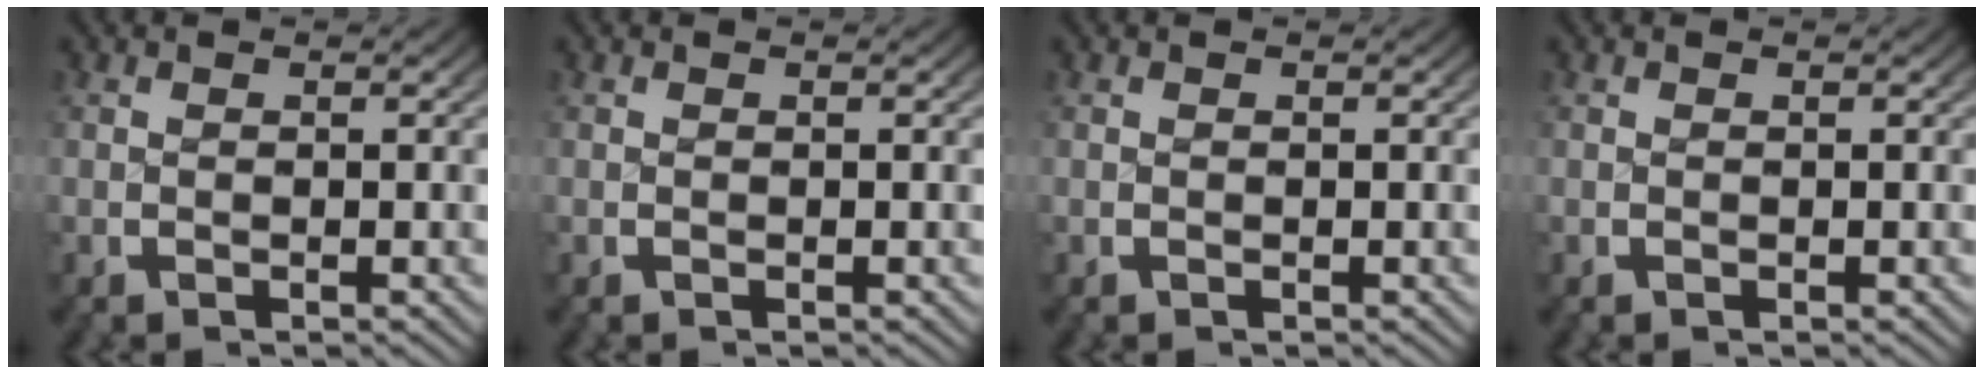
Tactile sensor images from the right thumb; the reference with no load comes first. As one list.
[{"total": 0.0}, {"total": 0.0}, {"total": 0.0}]